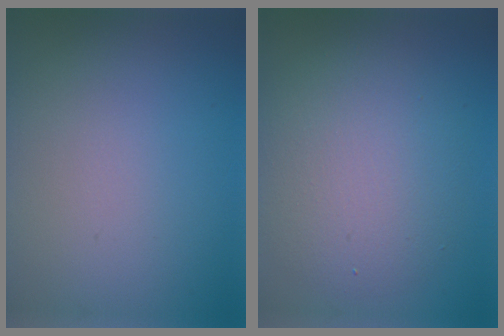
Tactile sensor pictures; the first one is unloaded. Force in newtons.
{"total": 5.6, "press": 5.6, "slide": 0.2}